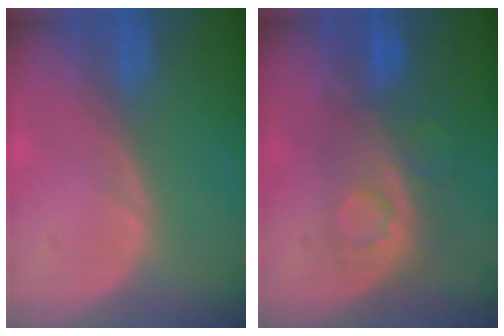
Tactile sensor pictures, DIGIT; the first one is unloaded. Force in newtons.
{"total": 7.9, "press": 7.4, "slide": 2.7}